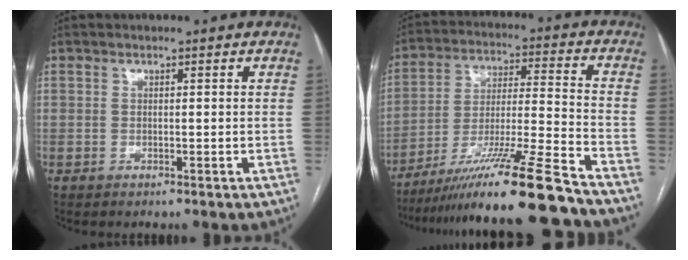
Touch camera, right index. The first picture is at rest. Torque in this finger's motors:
{"motor_torque": [0.50, -0.64, 0.71, 0.16]}